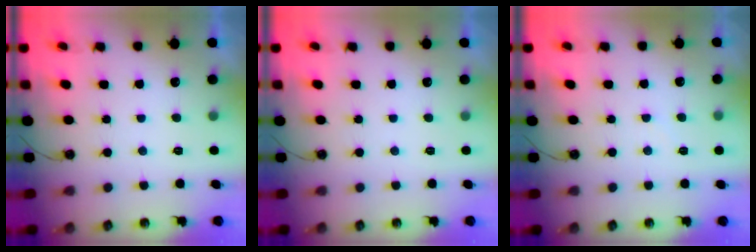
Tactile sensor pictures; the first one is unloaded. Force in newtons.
{"total": 0.0}
{"total": 2.9, "press": 2.9, "slide": 0.5}